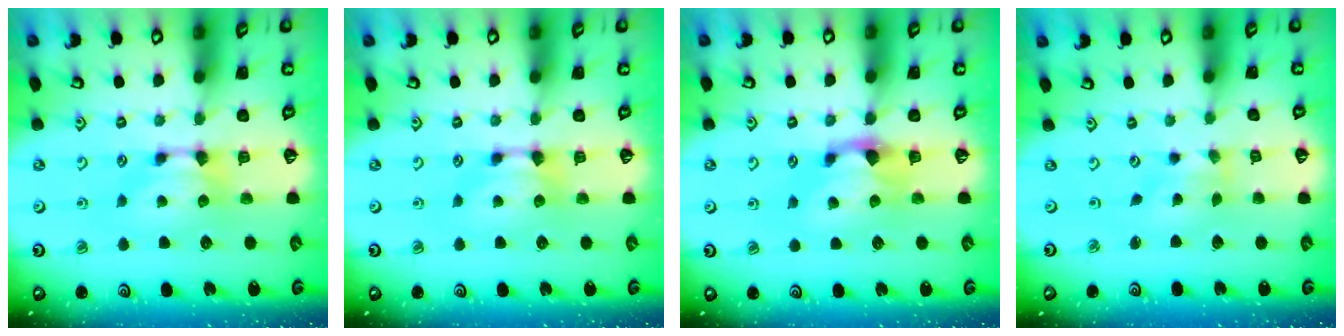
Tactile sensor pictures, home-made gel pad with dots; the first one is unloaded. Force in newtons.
{"total": 0.0}
{"total": 1.1, "press": 0.6, "slide": 0.9}
{"total": 2.0, "press": 1.7, "slide": 1.0}